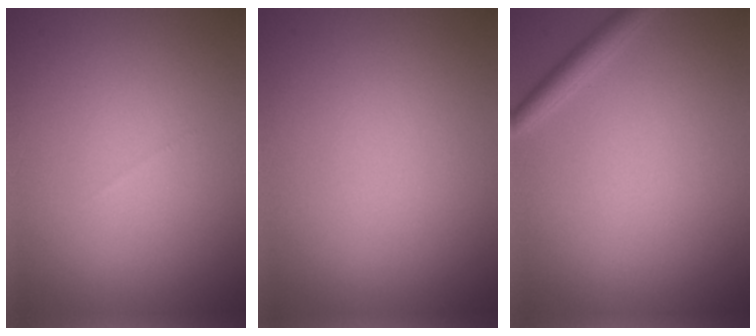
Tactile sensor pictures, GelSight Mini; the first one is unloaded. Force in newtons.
{"total": 0.0}
{"total": 1.8, "press": 1.7, "slide": 0.1}